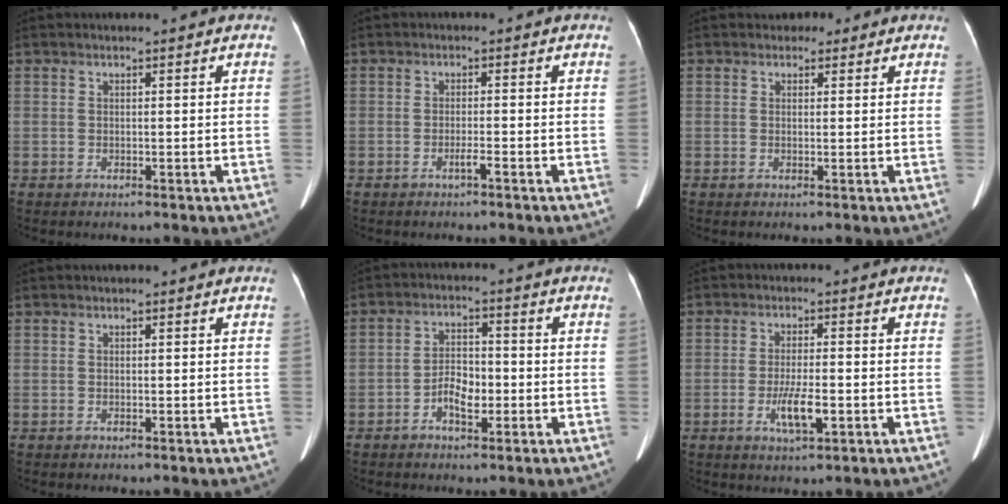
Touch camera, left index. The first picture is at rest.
{"total": 1.4, "force": [-0.9, -0.1, 1.0], "torque": [-0.019, 0.002, -0.017]}
{"total": 1.9, "force": [1.3, 1.3, 0.2], "torque": [0.002, 0.002, 0.011]}
{"total": 0.0}
{"total": 4.8, "force": [-1.9, 2.2, 3.8], "torque": [-0.075, 0.011, -0.035]}
{"total": 5.2, "force": [-1.7, 1.0, 4.8], "torque": [-0.093, -0.005, -0.027]}